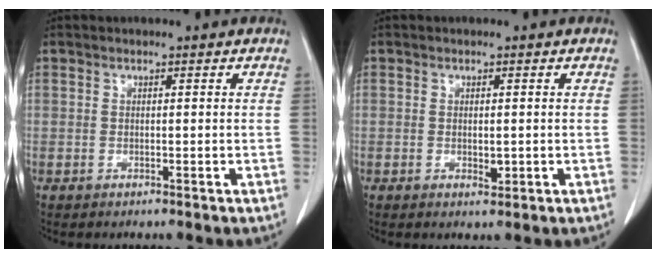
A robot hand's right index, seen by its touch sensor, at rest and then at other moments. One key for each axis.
{"total": 1.3, "fx": -0.1, "fy": 0.7, "fz": 1.2, "tx": -0.019, "ty": -0.005, "tz": 0.001}